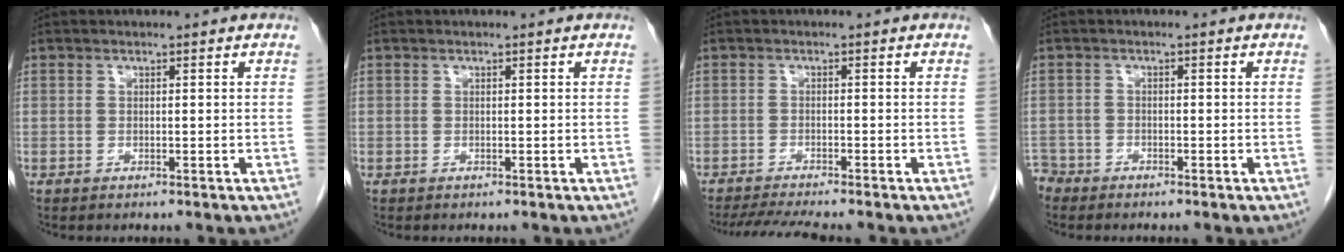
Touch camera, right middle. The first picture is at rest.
{"total": 0.0}
{"total": 6.2, "force": [-5.5, -0.3, 2.8], "torque": [-0.044, -0.016, -0.091]}
{"total": 2.6, "force": [-2.4, 0.9, -0.3], "torque": [0.007, -0.002, -0.047]}